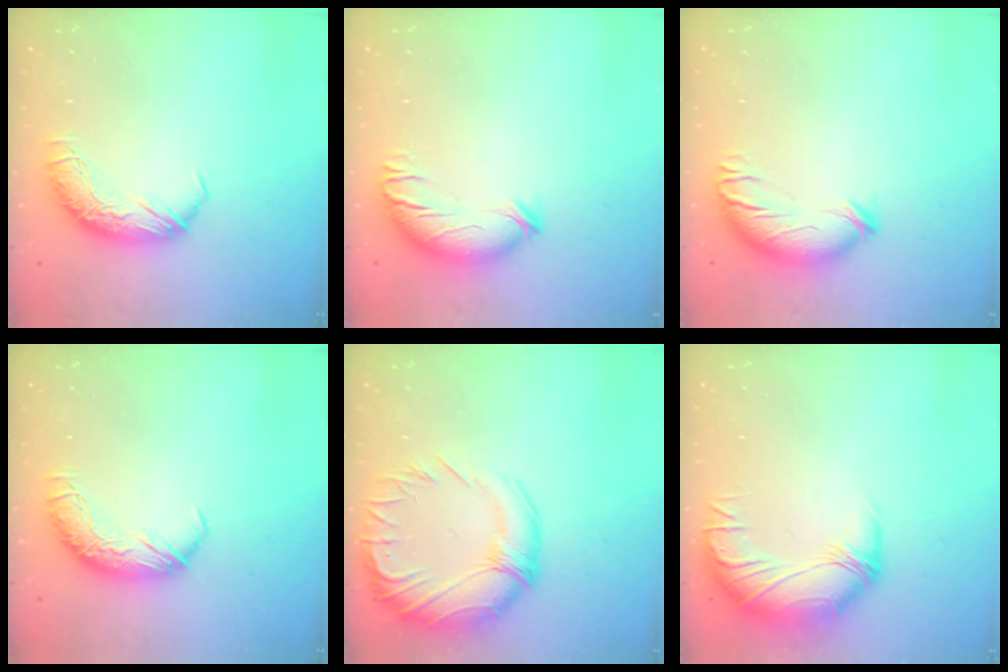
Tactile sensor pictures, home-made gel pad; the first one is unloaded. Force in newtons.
{"total": 3.7, "press": 2.9, "slide": 2.4}
{"total": 3.8, "press": 3.0, "slide": 2.3}
{"total": 0.0}
{"total": 5.4, "press": 4.7, "slide": 2.6}
{"total": 2.8, "press": 0.8, "slide": 2.7}